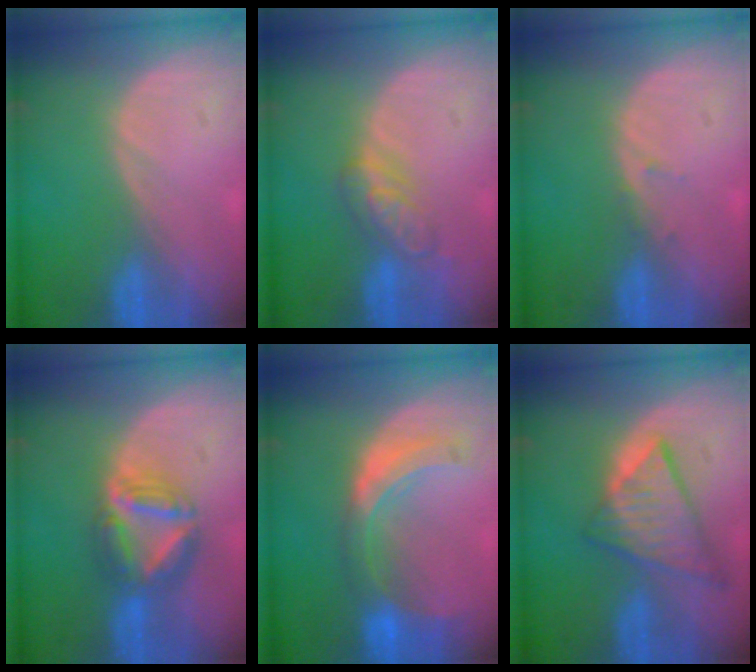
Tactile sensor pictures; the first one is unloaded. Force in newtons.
{"total": 4.9, "press": 4.9, "slide": 0.5}
{"total": 0.9, "press": 0.6, "slide": 0.6}
{"total": 7.5, "press": 6.6, "slide": 3.4}
{"total": 8.0, "press": 7.1, "slide": 3.8}
{"total": 8.9, "press": 7.7, "slide": 4.4}